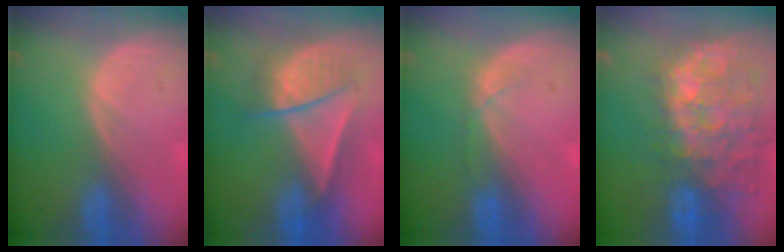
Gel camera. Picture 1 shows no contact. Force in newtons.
{"total": 6.8, "press": 6.8, "slide": 0.4}
{"total": 1.4, "press": 1.3, "slide": 0.3}
{"total": 13.2, "press": 11.6, "slide": 6.2}